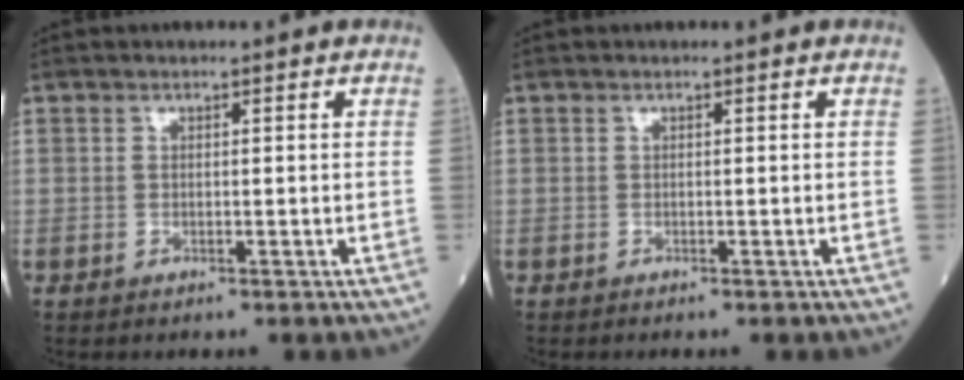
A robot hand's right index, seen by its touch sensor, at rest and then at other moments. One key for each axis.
{"total": 0.0}